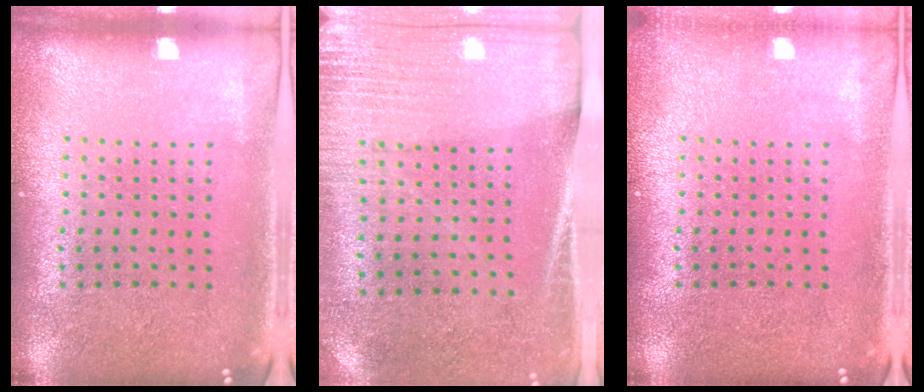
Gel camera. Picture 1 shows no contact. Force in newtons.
{"total": 2.8, "press": 2.5, "slide": 1.3}
{"total": 0.7, "press": 0.7, "slide": 0.1}